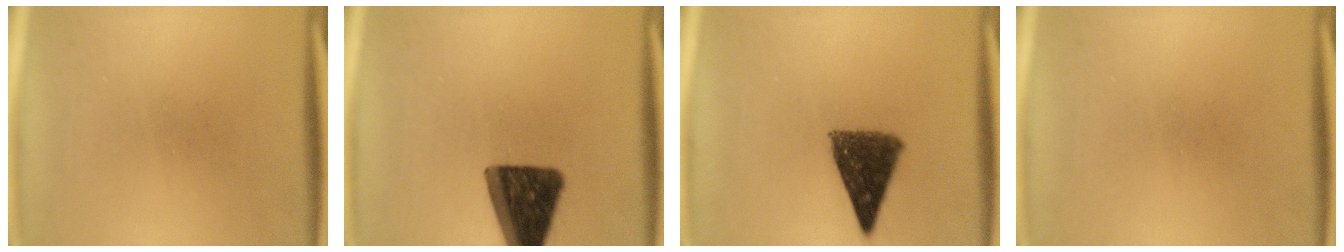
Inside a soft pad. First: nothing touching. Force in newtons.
{"total": 14.1}
{"total": 10.1}
{"total": 0.0}